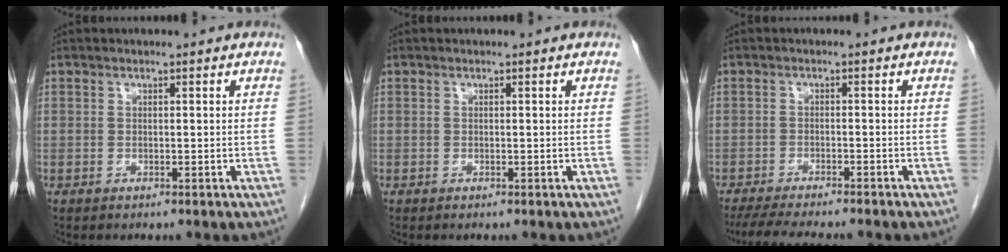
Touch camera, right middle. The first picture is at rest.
{"total": 0.0}
{"total": 9.4, "force": [-8.1, 0.6, 4.7], "torque": [-0.065, -0.017, -0.124]}